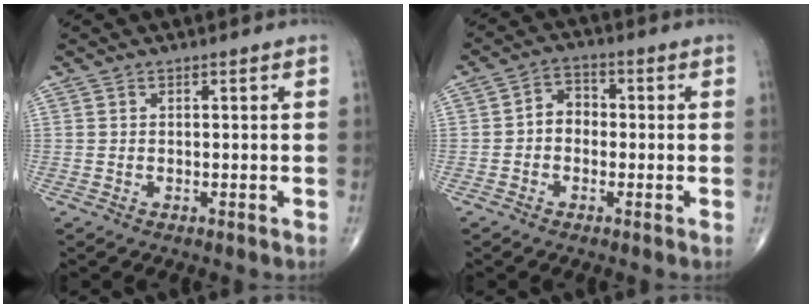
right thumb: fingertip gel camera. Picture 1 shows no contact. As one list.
[{"total": 4.4, "force": [-0.7, 3.5, 2.5], "torque": [-0.018, 0.019, -0.024]}]